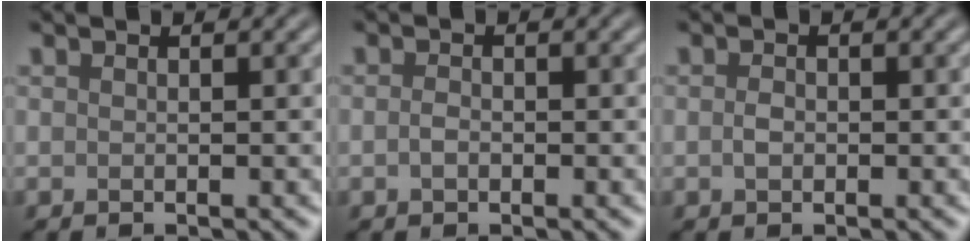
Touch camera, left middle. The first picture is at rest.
{"total": 1.0, "force": [-0.2, 0.7, 0.7], "torque": [-0.017, 0.000, -0.008]}
{"total": 1.1, "force": [-0.2, 0.8, 0.8], "torque": [-0.017, -0.001, -0.006]}